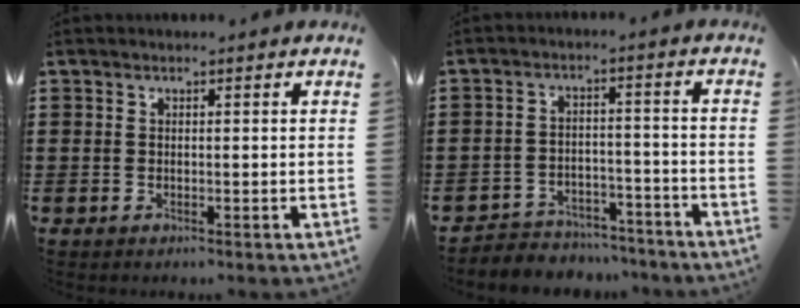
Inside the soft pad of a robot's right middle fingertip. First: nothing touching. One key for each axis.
{"total": 4.5, "fx": -4.4, "fy": 1.2, "fz": -0.1, "tx": -0.003, "ty": 0.009, "tz": -0.092}